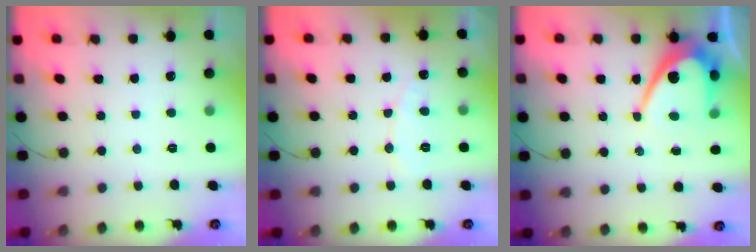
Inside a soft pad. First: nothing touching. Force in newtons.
{"total": 5.3, "press": 5.3, "slide": 0.4}
{"total": 10.3, "press": 10.2, "slide": 0.9}